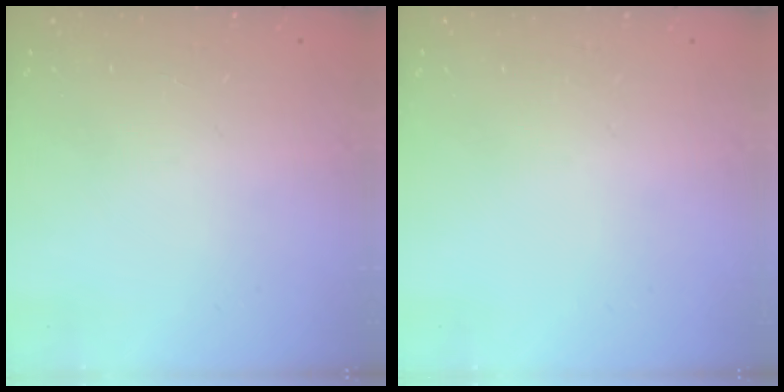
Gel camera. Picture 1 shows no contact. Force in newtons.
{"total": 0.0}